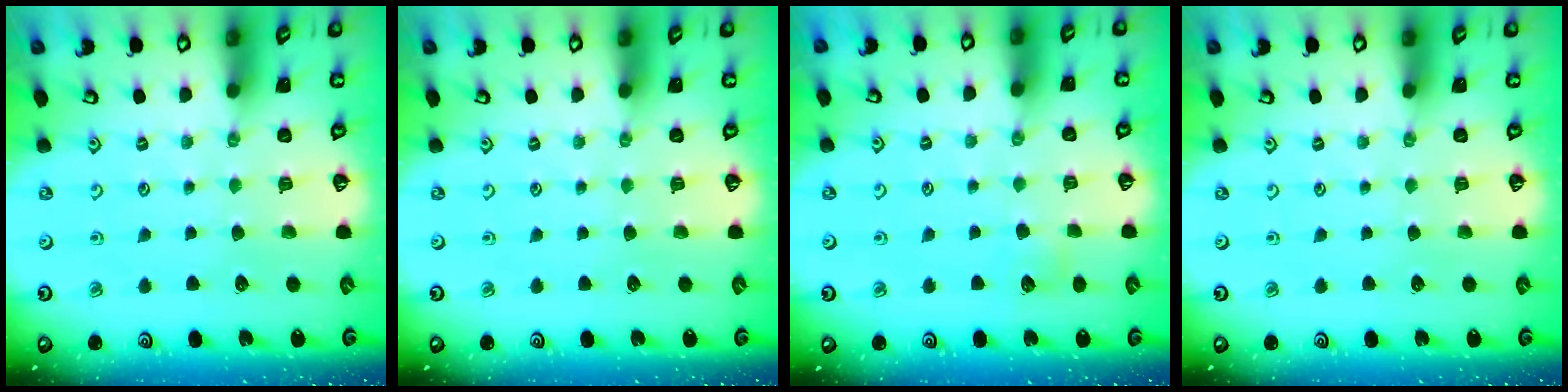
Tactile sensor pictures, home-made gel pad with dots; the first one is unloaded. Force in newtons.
{"total": 0.0}
{"total": 4.5, "press": 4.5, "slide": 0.6}
{"total": 0.0}